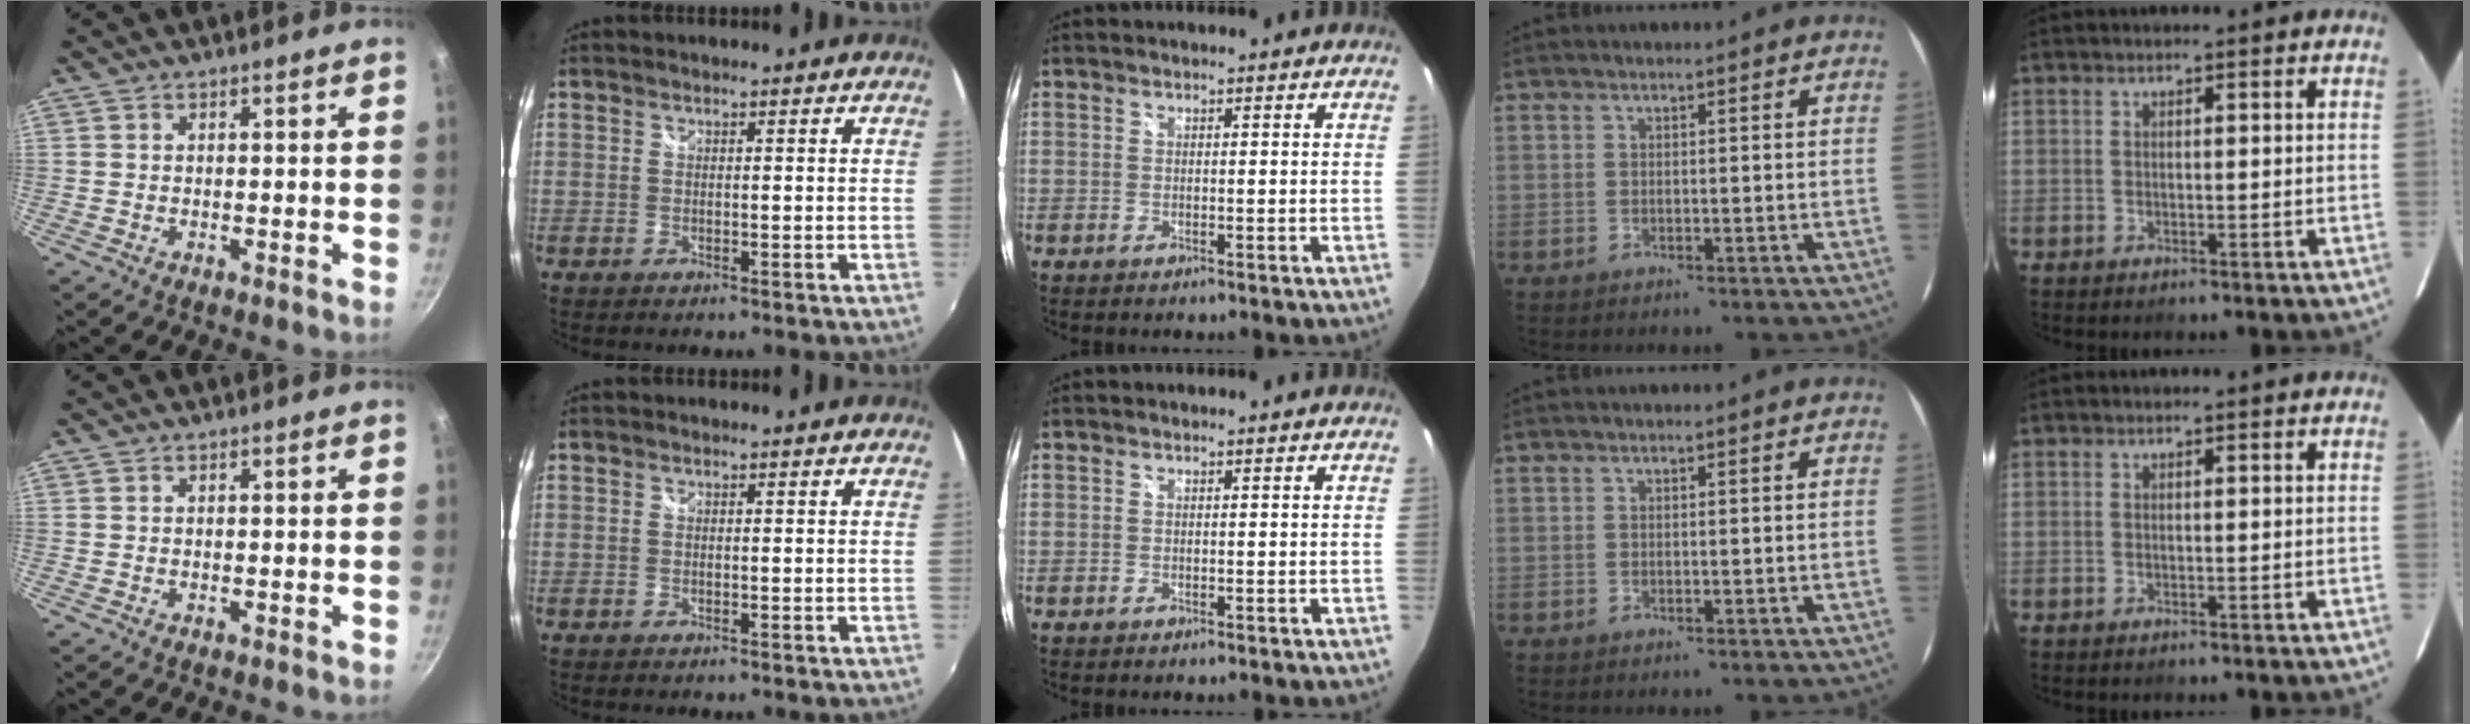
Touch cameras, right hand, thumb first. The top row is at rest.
{}